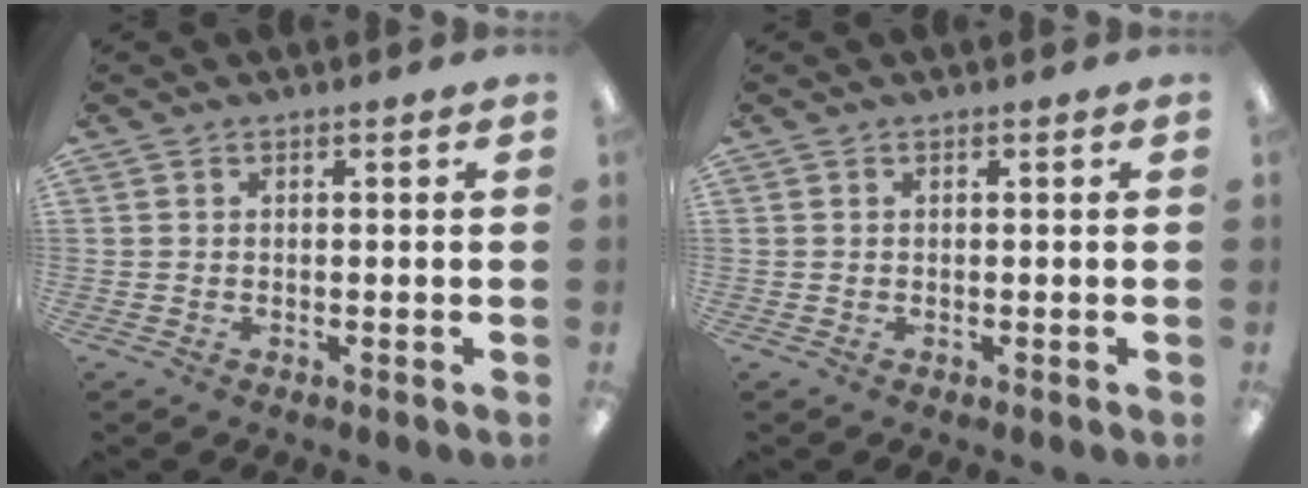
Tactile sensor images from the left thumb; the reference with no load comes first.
{"total": 0.0}